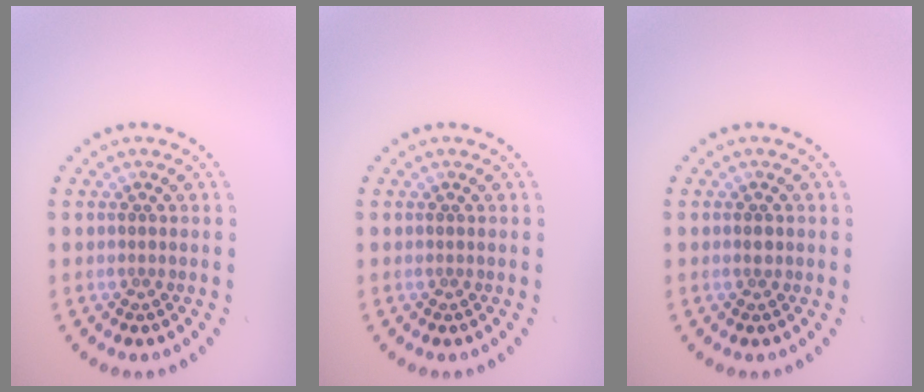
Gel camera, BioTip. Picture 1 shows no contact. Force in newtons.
{"total": 0.0}
{"total": 0.8, "press": 0.8, "slide": 0.1}